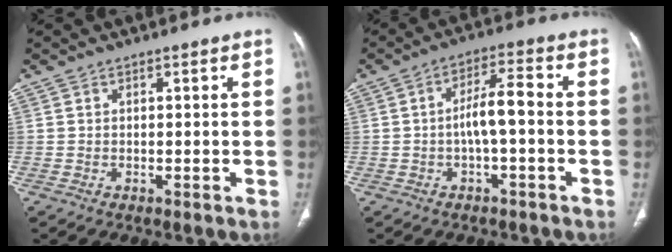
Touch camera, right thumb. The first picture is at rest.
{"total": 6.2, "force": [-1.0, 1.7, 5.9], "torque": [-0.110, 0.030, -0.022]}